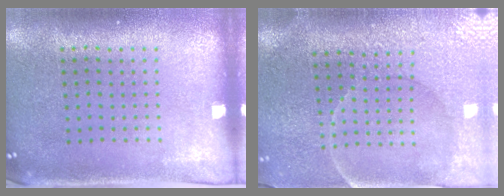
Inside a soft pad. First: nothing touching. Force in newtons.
{"total": 3.9, "press": 3.6, "slide": 1.4}